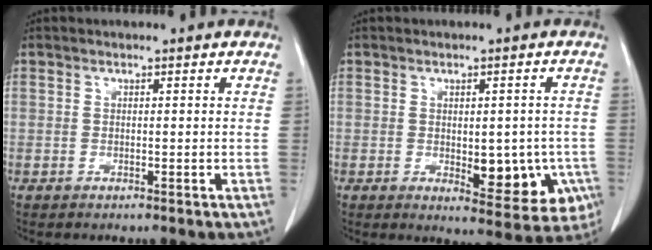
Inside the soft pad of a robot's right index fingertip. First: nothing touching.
{"total": 10.0, "force": [-2.4, 4.7, 8.5], "torque": [-0.087, 0.000, -0.020]}